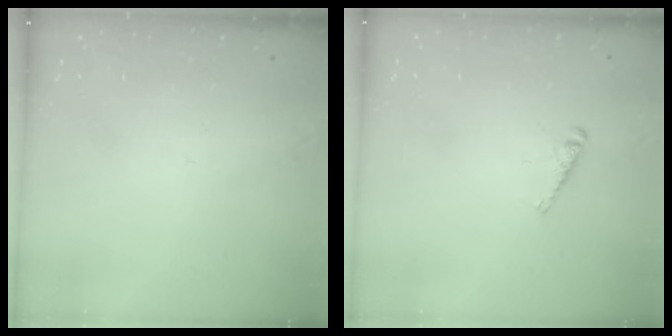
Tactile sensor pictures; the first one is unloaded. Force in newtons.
{"total": 3.7, "press": 3.7, "slide": 0.3}